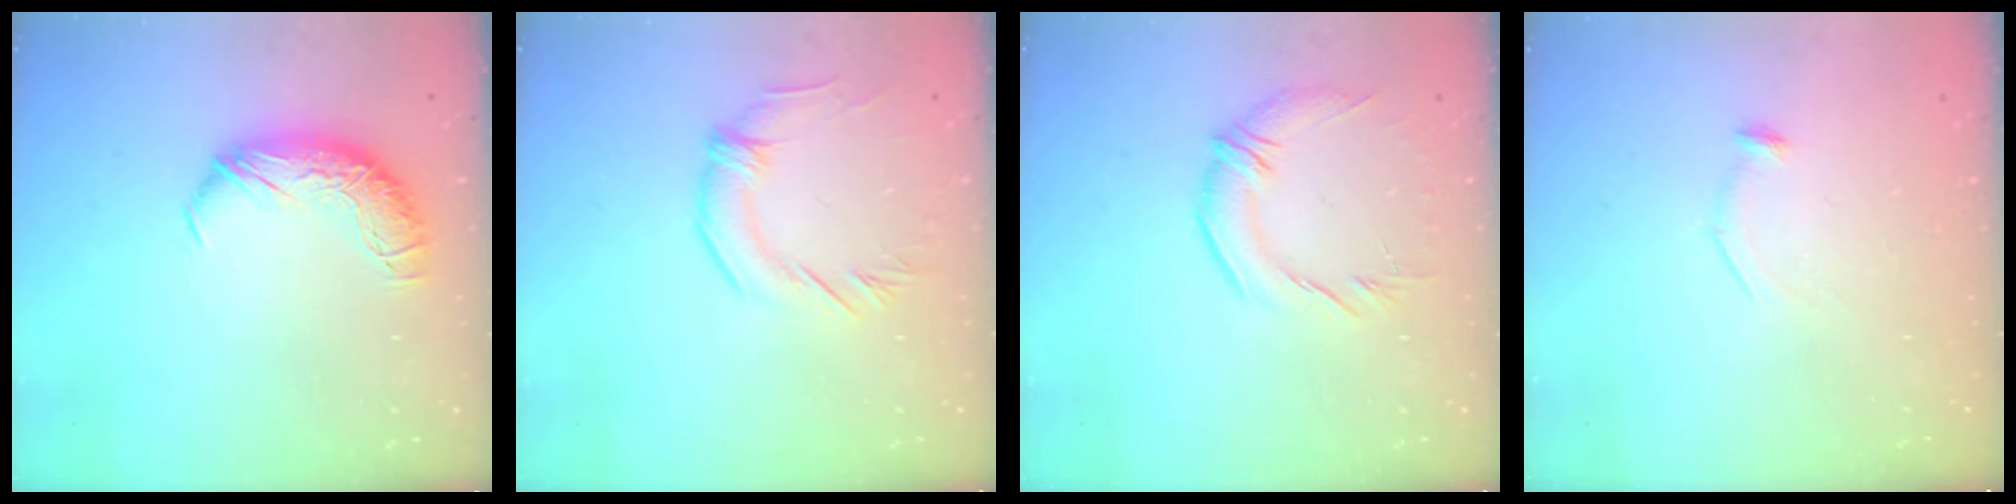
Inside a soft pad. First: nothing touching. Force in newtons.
{"total": 1.5, "press": 1.4, "slide": 0.4}
{"total": 2.7, "press": 1.0, "slide": 2.5}
{"total": 8.9, "press": 8.9, "slide": 0.3}